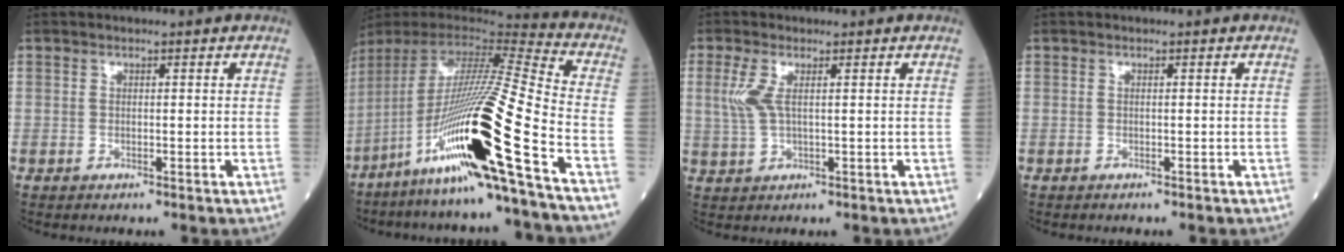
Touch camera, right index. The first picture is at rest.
{"total": 25.1, "force": [-11.1, -0.7, 22.5], "torque": [-0.419, -0.044, -0.208]}
{"total": 3.7, "force": [0.9, 1.1, 3.4], "torque": [-0.094, 0.003, 0.022]}
{"total": 0.0}